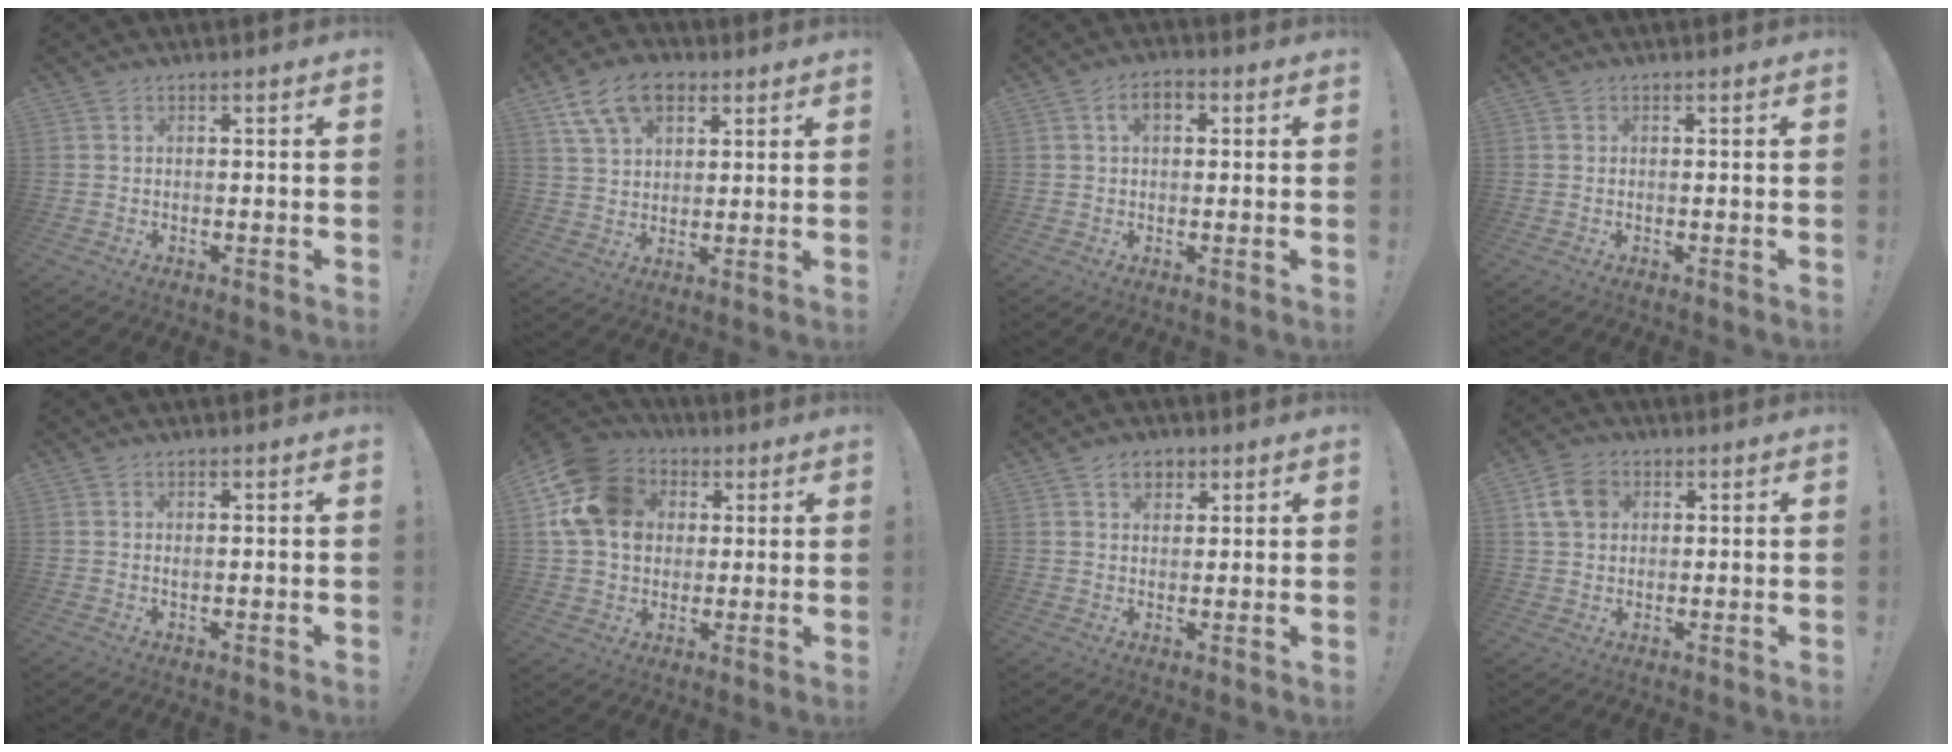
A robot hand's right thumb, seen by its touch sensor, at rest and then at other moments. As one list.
[{"total": 12.9, "force": [6.6, 8.3, 7.3], "torque": [-0.114, -0.018, 0.125]}, {"total": 4.8, "force": [1.2, 2.9, 3.6], "torque": [-0.055, 0.007, 0.020]}, {"total": 0.0}, {"total": 0.6, "force": [0.1, 0.3, 0.5], "torque": [-0.010, 0.001, 0.002]}, {"total": 17.3, "force": [4.0, 13.9, 9.5], "torque": [-0.164, -0.004, 0.079]}, {"total": 4.9, "force": [2.6, 3.6, 2.1], "torque": [-0.020, -0.006, 0.045]}, {"total": 8.3, "force": [2.7, 6.4, 4.5], "torque": [-0.078, 0.003, 0.055]}]